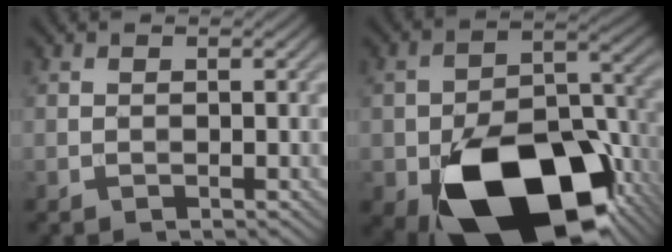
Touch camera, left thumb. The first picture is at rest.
{"total": 19.8, "force": [-10.0, 11.7, 12.5], "torque": [-0.219, -0.052, -0.140]}